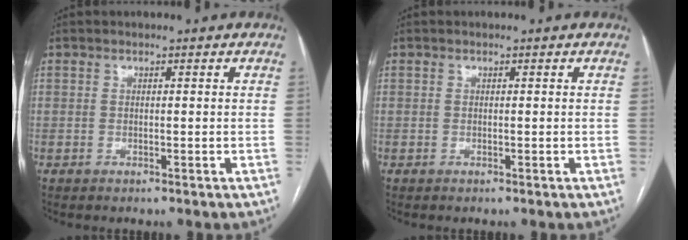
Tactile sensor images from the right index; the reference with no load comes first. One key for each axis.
{"total": 0.0}